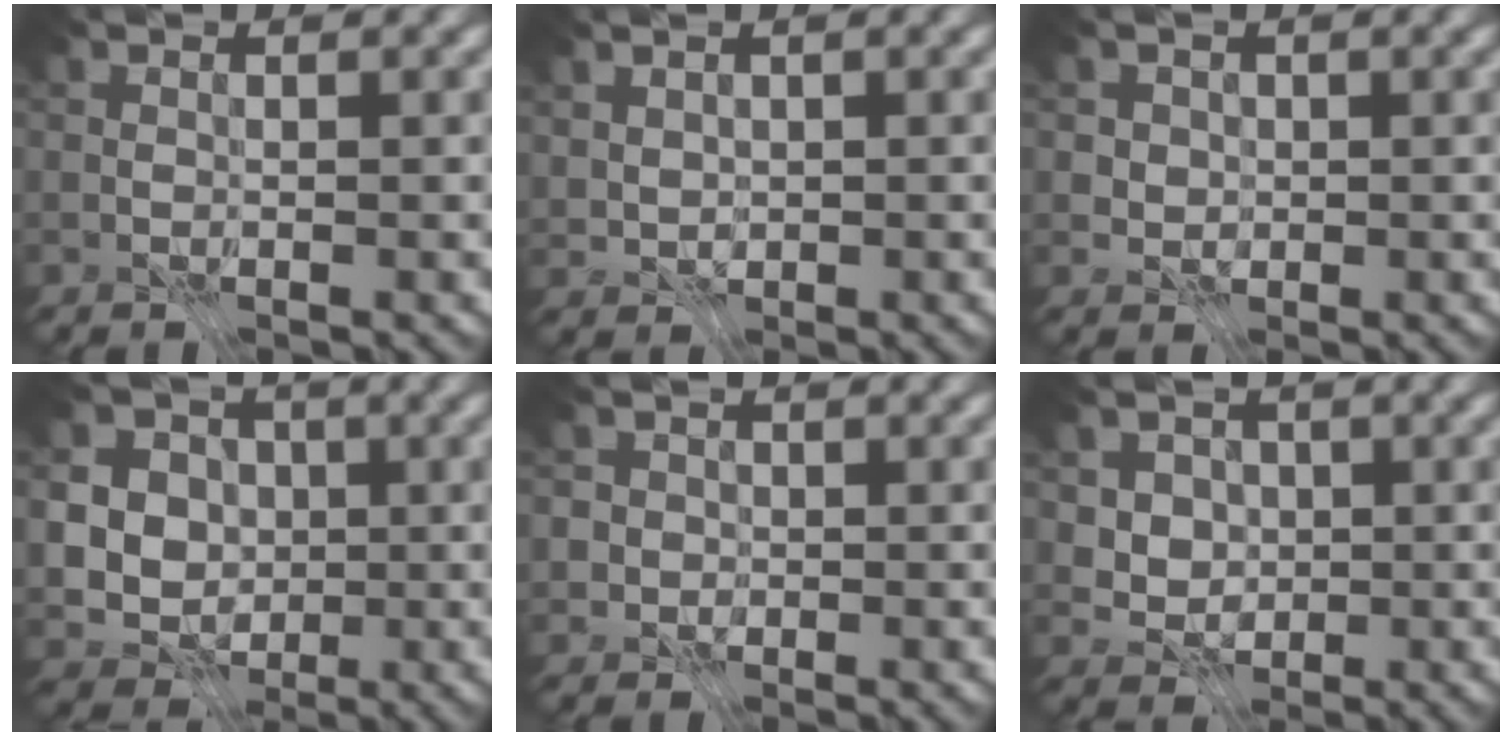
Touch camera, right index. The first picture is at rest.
{"total": 1.5, "force": [0.7, 1.1, 0.6], "torque": [-0.018, 0.000, 0.020]}
{"total": 1.7, "force": [0.4, 1.6, 0.5], "torque": [-0.015, -0.004, 0.019]}
{"total": 10.6, "force": [1.0, 9.7, 4.3], "torque": [-0.088, 0.018, 0.005]}
{"total": 2.3, "force": [0.2, 2.2, 0.4], "torque": [0.001, 0.004, 0.000]}
{"total": 3.2, "force": [0.6, 2.9, 1.2], "torque": [-0.028, -0.011, 0.022]}